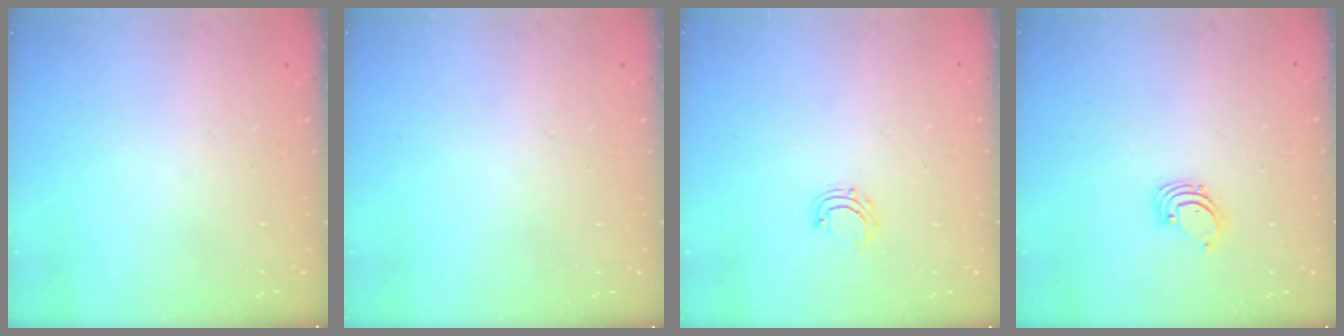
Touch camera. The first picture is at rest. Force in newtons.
{"total": 0.0}
{"total": 4.9, "press": 4.8, "slide": 0.4}
{"total": 1.4, "press": 1.4, "slide": 0.1}